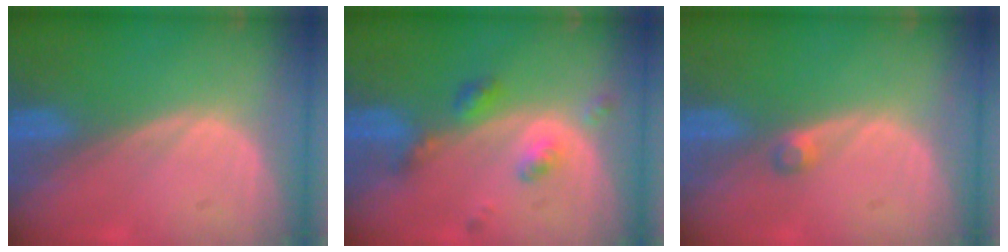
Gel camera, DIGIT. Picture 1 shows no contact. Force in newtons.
{"total": 5.1, "press": 4.4, "slide": 2.5}
{"total": 1.5, "press": 1.2, "slide": 0.8}